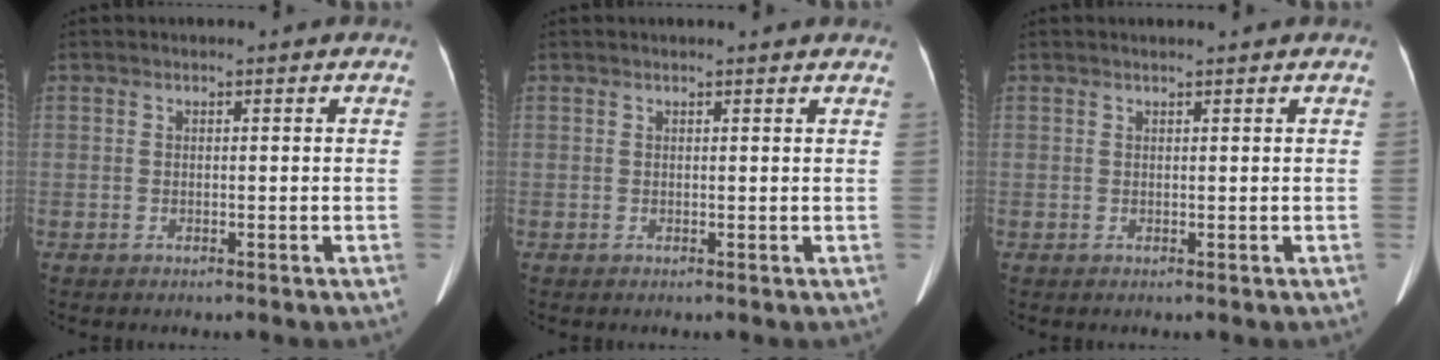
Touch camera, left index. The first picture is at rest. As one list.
[{"total": 3.5, "force": [3.4, 0.2, 1.1], "torque": [-0.016, 0.013, 0.028]}, {"total": 1.3, "force": [1.2, -0.2, 0.5], "torque": [-0.008, 0.009, 0.021]}]